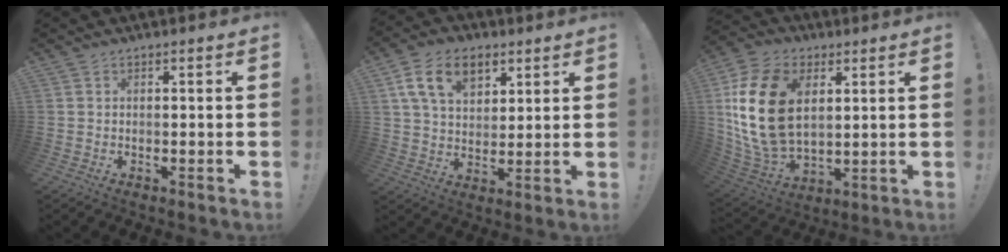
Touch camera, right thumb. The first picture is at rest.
{"total": 14.0, "force": [6.6, 9.1, 8.3], "torque": [-0.131, -0.014, 0.126]}
{"total": 22.9, "force": [4.8, 15.5, 16.1], "torque": [-0.326, -0.015, 0.089]}